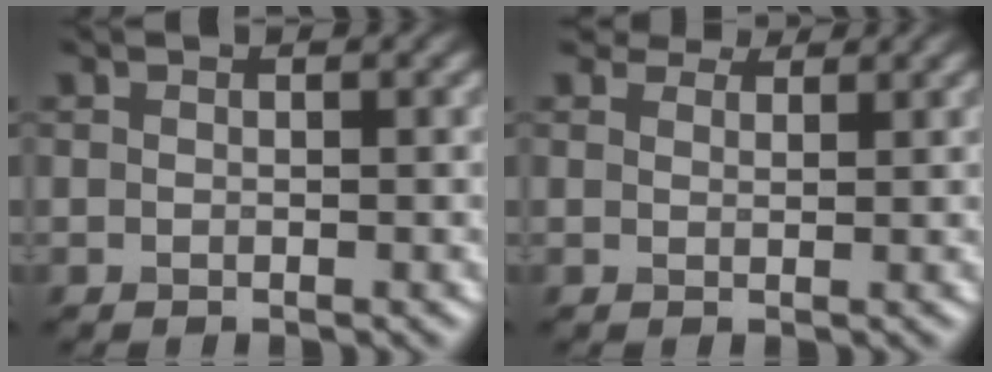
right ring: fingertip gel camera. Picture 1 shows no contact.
{"total": 3.2, "force": [2.8, 1.2, 0.9], "torque": [-0.020, -0.008, 0.045]}